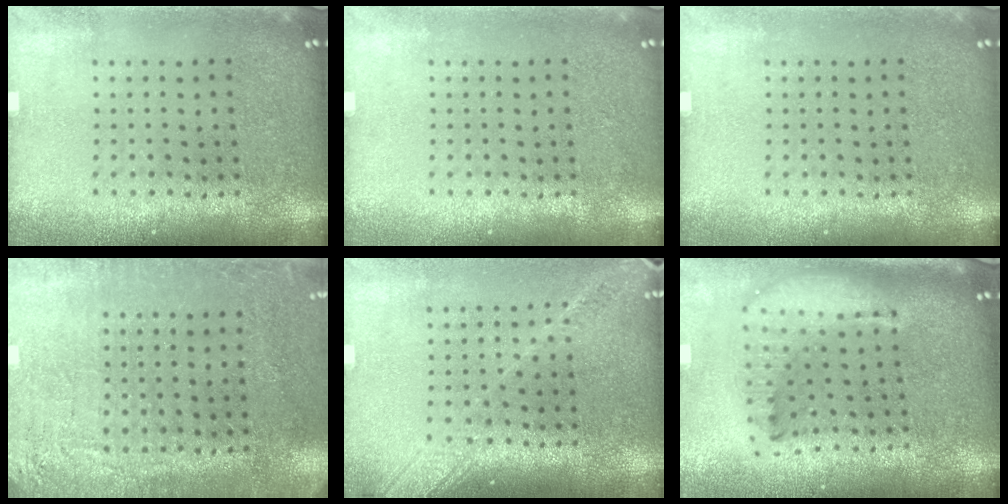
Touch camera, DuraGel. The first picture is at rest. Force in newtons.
{"total": 0.0}
{"total": 0.0}
{"total": 2.7, "press": 2.4, "slide": 1.3}
{"total": 1.7, "press": 1.3, "slide": 1.1}
{"total": 2.2, "press": 1.7, "slide": 1.4}